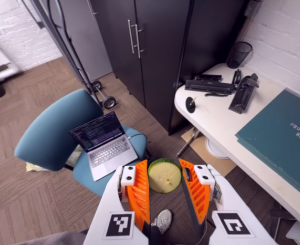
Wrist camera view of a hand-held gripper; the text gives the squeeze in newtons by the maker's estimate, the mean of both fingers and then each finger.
{"total": 10.4, "left": 10.8, "right": 9.9}